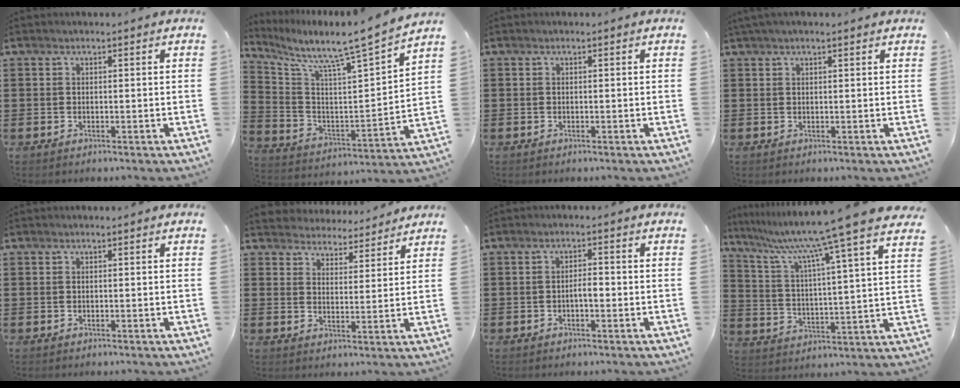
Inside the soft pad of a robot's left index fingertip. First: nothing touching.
{"total": 7.1, "force": [6.5, -0.6, 2.6], "torque": [-0.079, -0.072, 0.094]}
{"total": 0.0}
{"total": 1.3, "force": [1.0, 0.1, 0.8], "torque": [-0.017, 0.002, 0.019]}
{"total": 0.0}
{"total": 4.0, "force": [3.9, 0.6, -0.5], "torque": [-0.012, -0.026, 0.067]}
{"total": 2.3, "force": [-0.7, 0.6, 2.1], "torque": [-0.038, 0.004, -0.014]}
{"total": 10.3, "force": [8.6, -1.7, 5.3], "torque": [-0.140, -0.063, 0.131]}